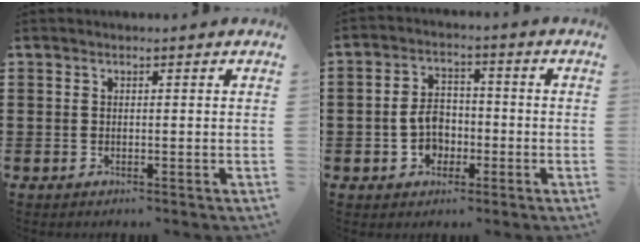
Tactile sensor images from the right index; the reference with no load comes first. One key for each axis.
{"total": 5.3, "fx": -1.4, "fy": 3.9, "fz": 3.3, "tx": -0.066, "ty": 0.003, "tz": -0.029}